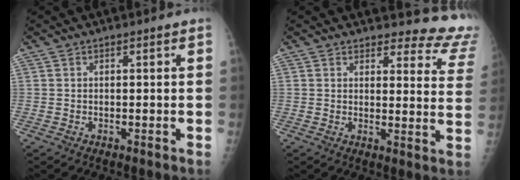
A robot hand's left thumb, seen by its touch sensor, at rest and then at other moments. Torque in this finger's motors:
{"motor_torque": [0.12, -0.09, -0.26, -0.34, -0.01]}